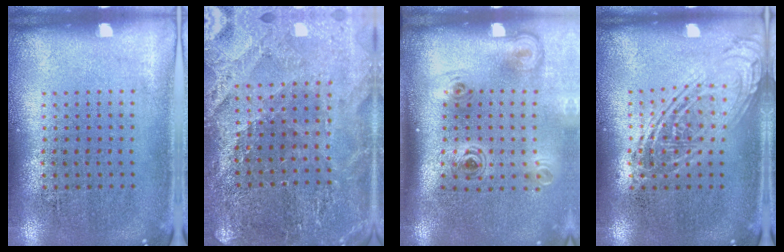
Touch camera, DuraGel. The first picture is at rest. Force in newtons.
{"total": 3.0, "press": 2.9, "slide": 0.4}
{"total": 2.2, "press": 1.5, "slide": 1.7}
{"total": 2.4, "press": 2.4, "slide": 0.3}